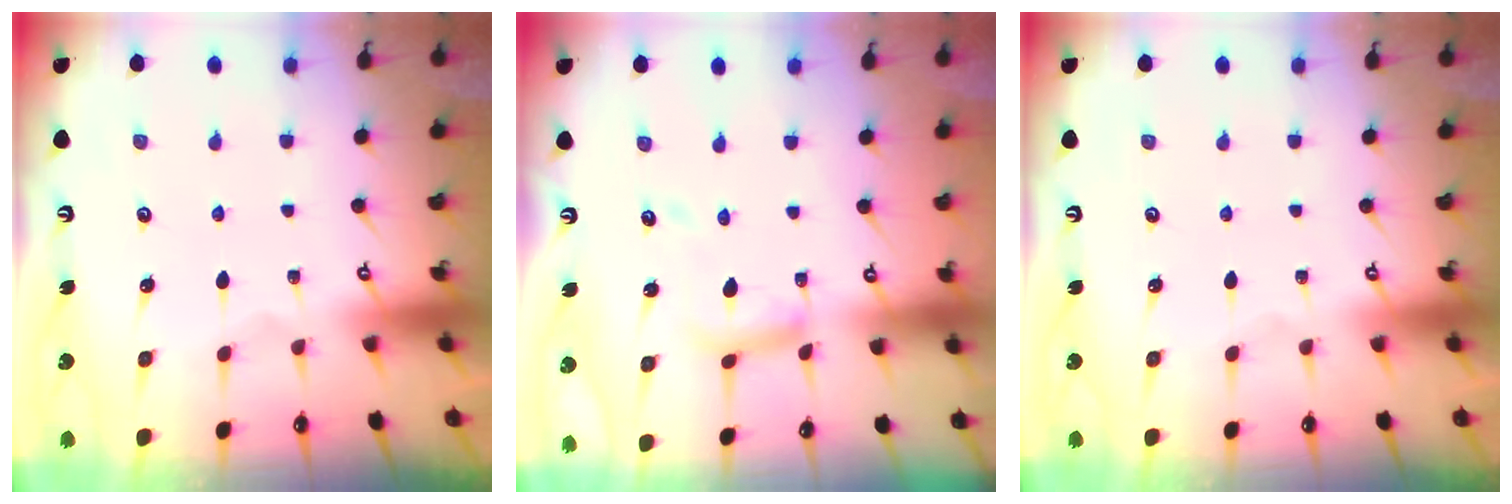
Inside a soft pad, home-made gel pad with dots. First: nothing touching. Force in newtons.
{"total": 9.2, "press": 9.1, "slide": 0.7}
{"total": 0.0}